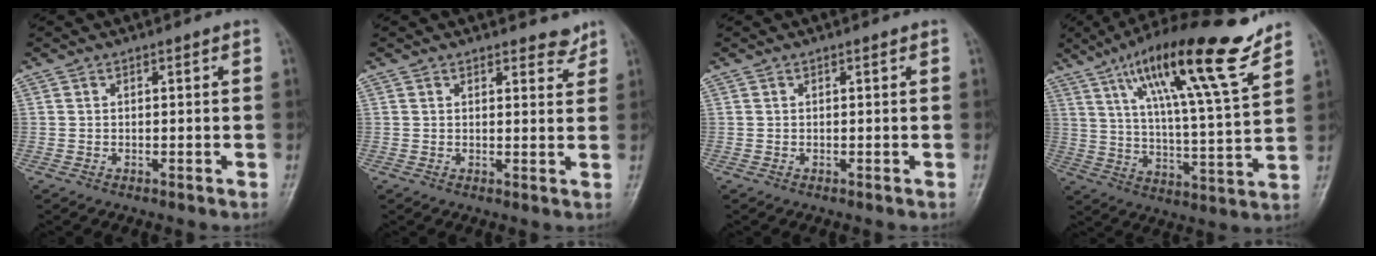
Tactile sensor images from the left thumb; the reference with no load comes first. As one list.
[{"total": 2.8, "force": [2.5, 1.1, 0.7], "torque": [0.007, -0.019, 0.027]}, {"total": 0.0}, {"total": 20.8, "force": [13.3, 3.0, 15.8], "torque": [-0.239, -0.049, 0.217]}]